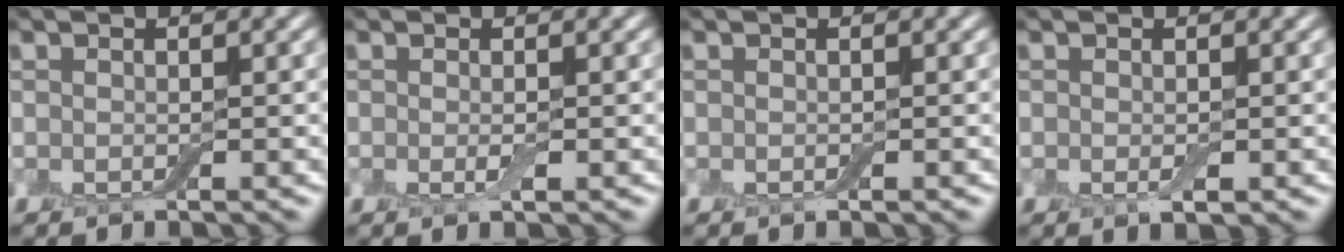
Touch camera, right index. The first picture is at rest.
{"total": 0.7, "force": [-0.2, 0.1, 0.7], "torque": [-0.014, -0.005, -0.002]}
{"total": 0.0}
{"total": 0.7, "force": [-0.1, 0.2, 0.6], "torque": [-0.009, -0.002, 0.000]}